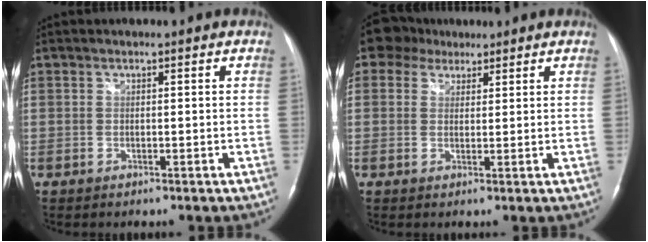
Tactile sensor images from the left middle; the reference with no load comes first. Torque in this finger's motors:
{"motor_torque": [0.05, -0.01, -0.07, 0.00]}